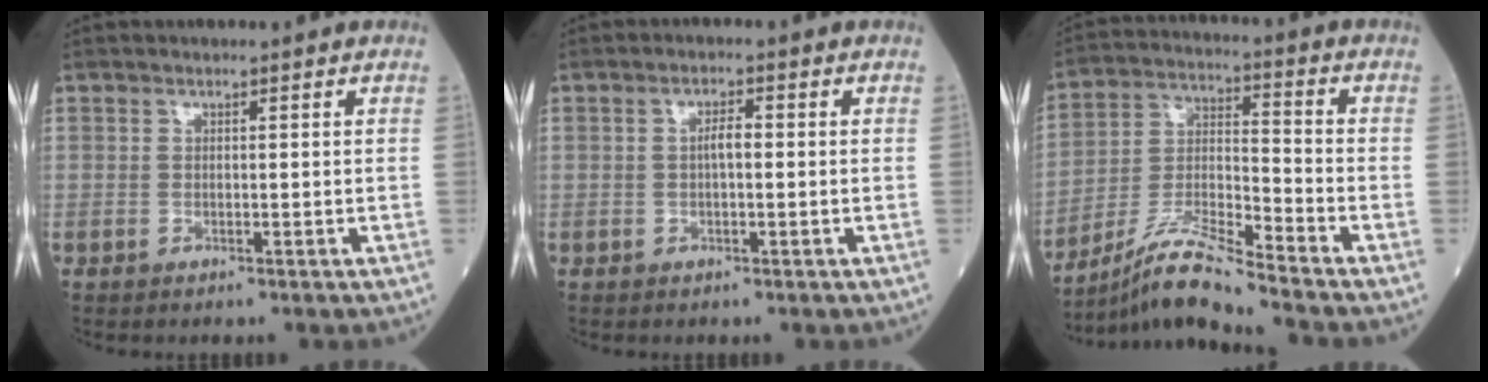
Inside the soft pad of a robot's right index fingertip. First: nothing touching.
{"total": 2.0, "force": [-0.1, 0.6, 1.9], "torque": [-0.034, 0.006, -0.003]}
{"total": 10.4, "force": [-9.2, -1.5, 4.6], "torque": [-0.098, -0.013, -0.170]}